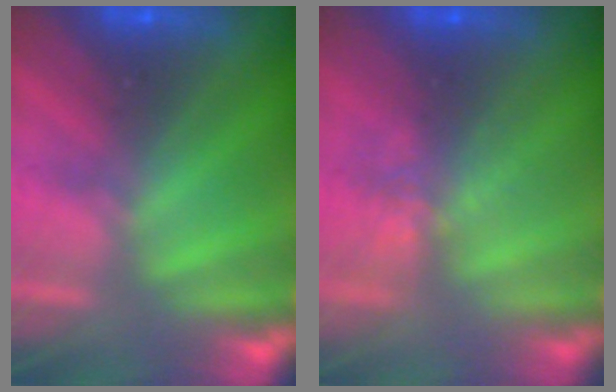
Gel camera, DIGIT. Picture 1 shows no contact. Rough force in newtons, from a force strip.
{"total": 3.8}